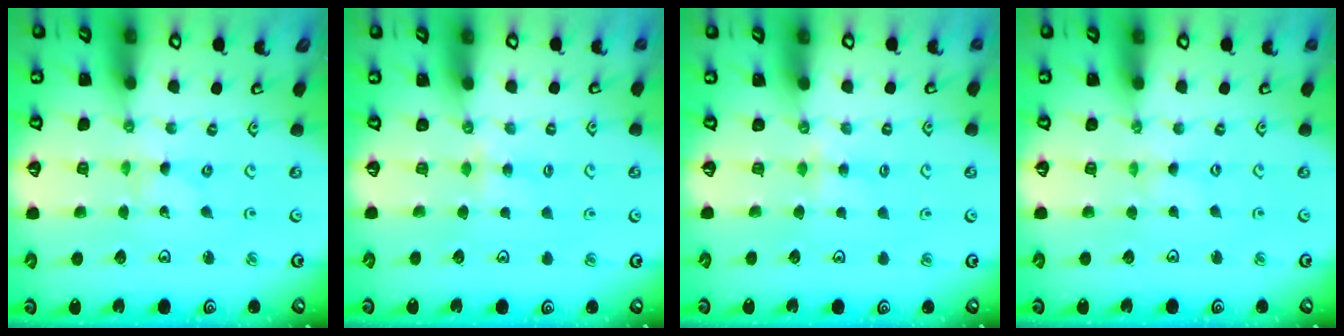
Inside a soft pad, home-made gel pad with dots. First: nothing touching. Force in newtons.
{"total": 2.8, "press": 2.8, "slide": 0.4}
{"total": 2.8, "press": 2.8, "slide": 0.4}
{"total": 0.0}